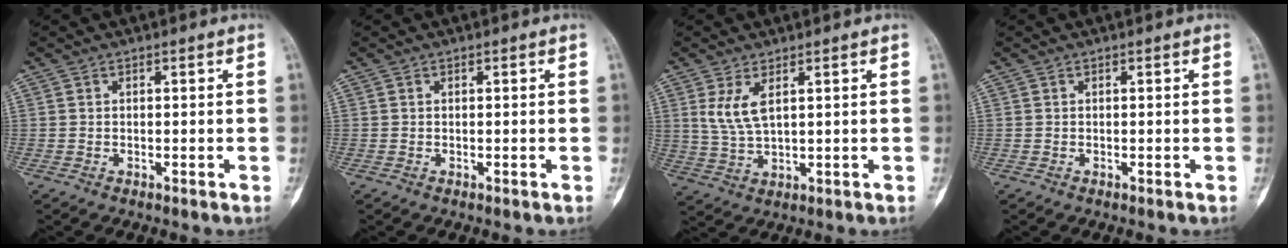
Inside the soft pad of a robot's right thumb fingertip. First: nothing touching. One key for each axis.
{"total": 0.0}
{"total": 5.5, "fx": 2.1, "fy": 2.1, "fz": 4.6, "tx": -0.098, "ty": -0.012, "tz": 0.056}
{"total": 0.0}